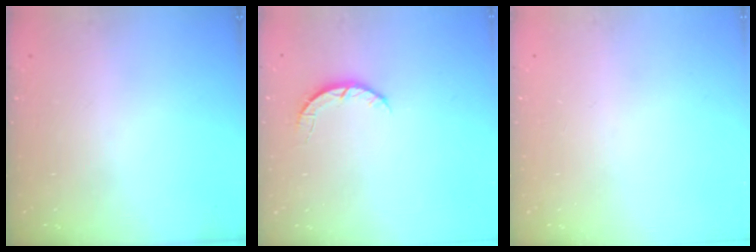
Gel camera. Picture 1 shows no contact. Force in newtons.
{"total": 2.7, "press": 2.7, "slide": 0.4}
{"total": 0.0}